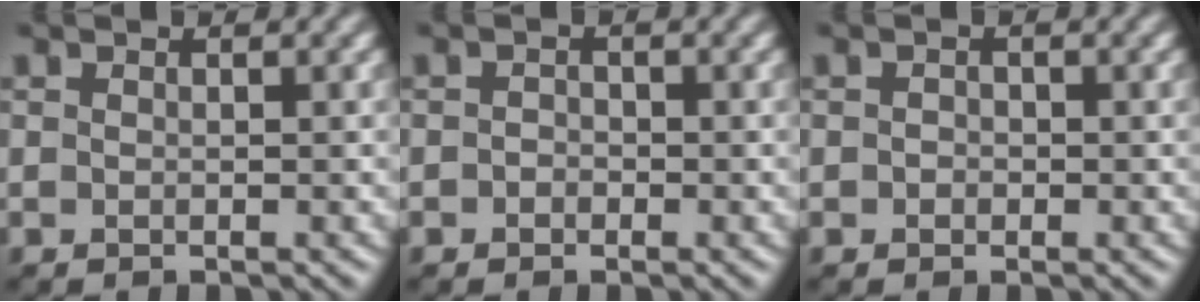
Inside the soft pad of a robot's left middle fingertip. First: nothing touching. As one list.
[{"total": 0.7, "force": [-0.6, 0.5, 0.0], "torque": [0.005, 0.000, -0.012]}, {"total": 0.6, "force": [-0.3, 0.5, 0.1], "torque": [0.003, -0.002, -0.006]}]